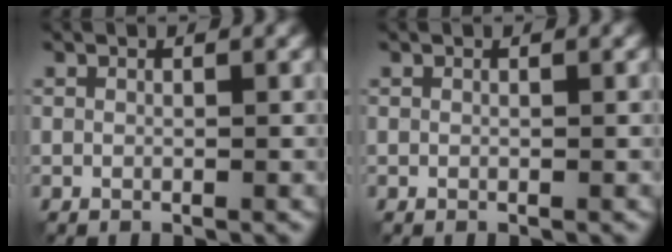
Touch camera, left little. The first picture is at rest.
{"total": 0.0}